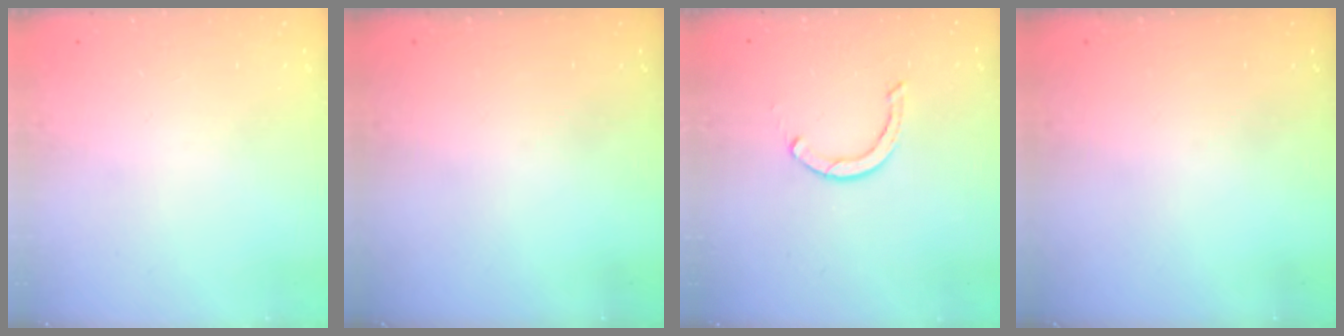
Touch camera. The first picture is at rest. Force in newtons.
{"total": 0.0}
{"total": 2.4, "press": 2.4, "slide": 0.0}
{"total": 0.0}